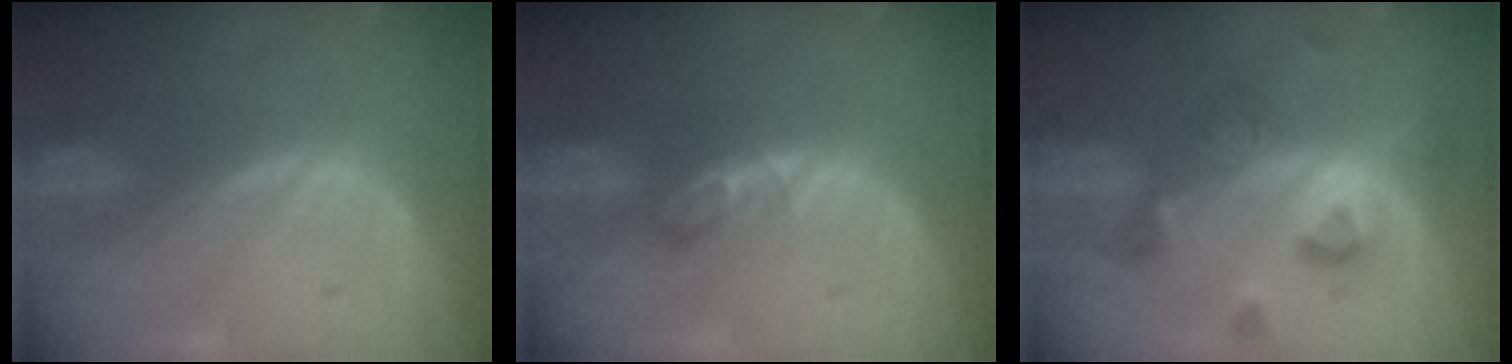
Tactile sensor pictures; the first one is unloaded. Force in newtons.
{"total": 2.8, "press": 2.8, "slide": 0.4}
{"total": 8.0, "press": 7.7, "slide": 2.2}